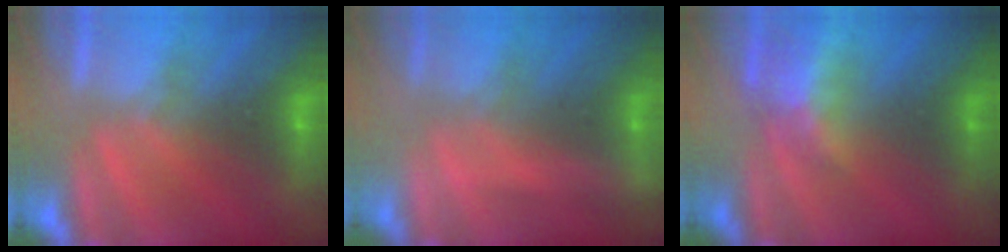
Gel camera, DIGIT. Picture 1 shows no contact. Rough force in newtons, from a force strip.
{"total": 2.3}
{"total": 2.3}